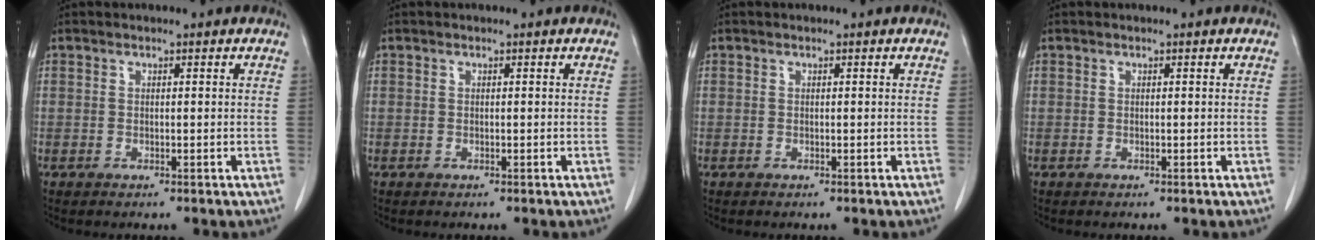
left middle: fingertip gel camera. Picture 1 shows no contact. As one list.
[{"total": 0.0}, {"total": 0.0}, {"total": 0.0}]